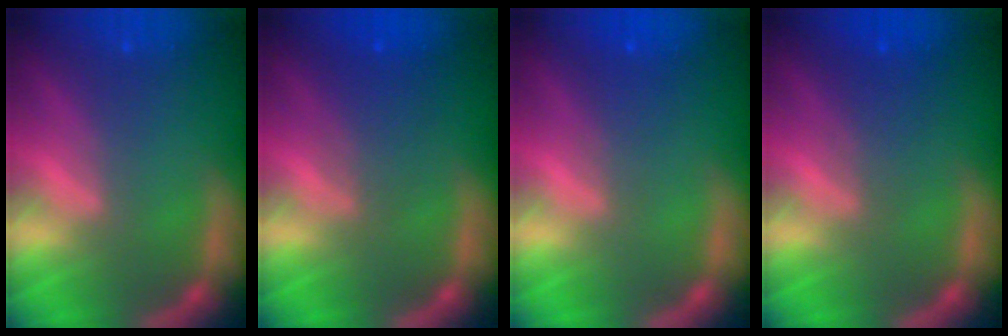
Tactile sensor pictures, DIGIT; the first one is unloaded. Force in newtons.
{"total": 3.0}
{"total": 2.0}
{"total": 2.5}